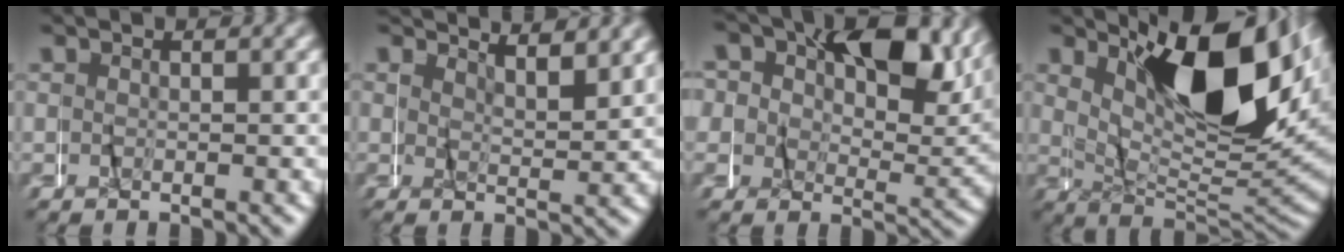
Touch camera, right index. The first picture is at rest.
{"total": 1.7, "force": [1.4, -1.0, 0.3], "torque": [-0.008, 0.002, 0.020]}
{"total": 9.5, "force": [4.1, 6.0, 6.2], "torque": [-0.098, 0.005, 0.053]}
{"total": 12.9, "force": [4.8, 5.2, 10.8], "torque": [-0.167, 0.026, 0.063]}